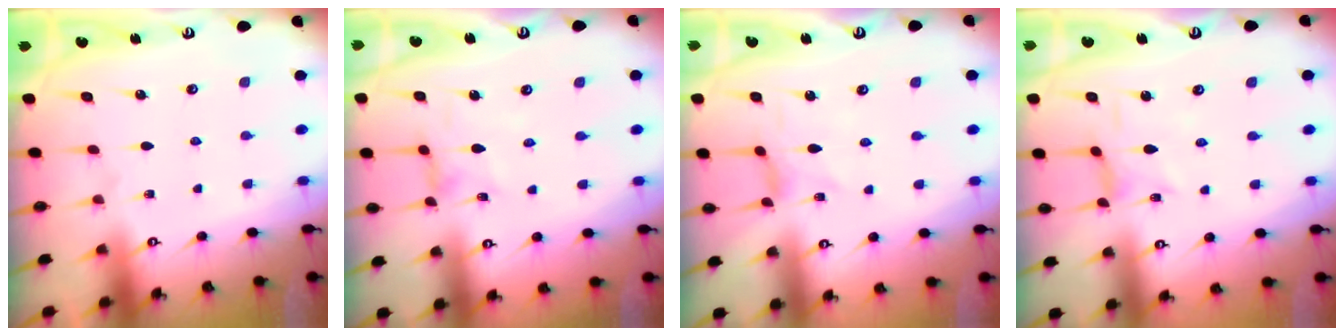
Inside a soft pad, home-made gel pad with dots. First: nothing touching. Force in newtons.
{"total": 1.6, "press": 1.5, "slide": 0.4}
{"total": 0.0}
{"total": 1.2, "press": 1.2, "slide": 0.4}